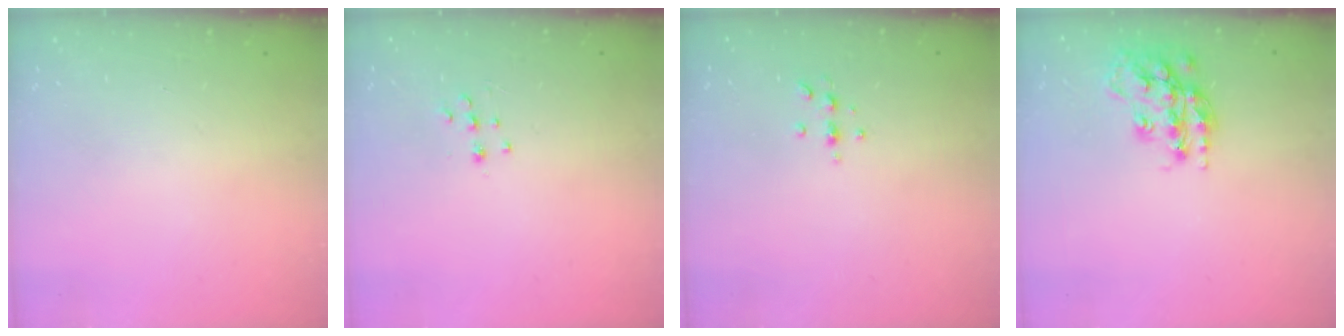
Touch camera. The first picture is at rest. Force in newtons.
{"total": 5.3, "press": 5.2, "slide": 0.7}
{"total": 4.3, "press": 4.3, "slide": 0.6}
{"total": 16.3, "press": 16.3, "slide": 0.8}